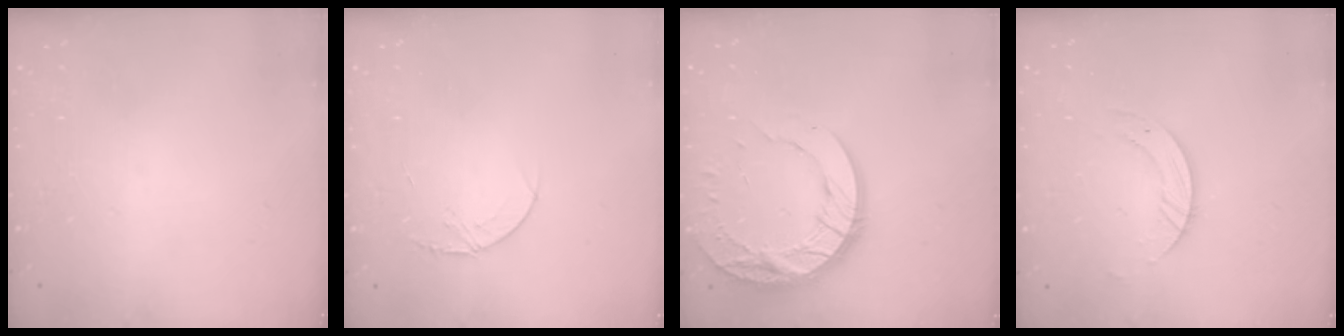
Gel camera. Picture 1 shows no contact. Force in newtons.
{"total": 4.0, "press": 3.9, "slide": 0.5}
{"total": 14.8, "press": 14.7, "slide": 1.1}
{"total": 3.9, "press": 3.9, "slide": 0.1}